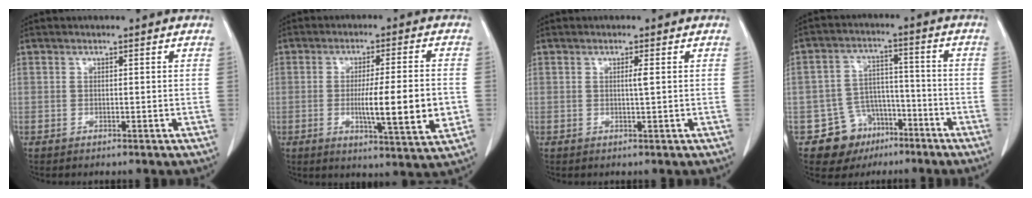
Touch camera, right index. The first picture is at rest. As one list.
[{"total": 11.4, "force": [-1.7, 0.4, 11.3], "torque": [-0.174, -0.016, -0.028]}, {"total": 1.1, "force": [0.2, -0.2, 1.1], "torque": [-0.020, 0.000, 0.003]}, {"total": 8.7, "force": [-4.9, 7.0, 1.5], "torque": [-0.019, 0.027, -0.066]}]